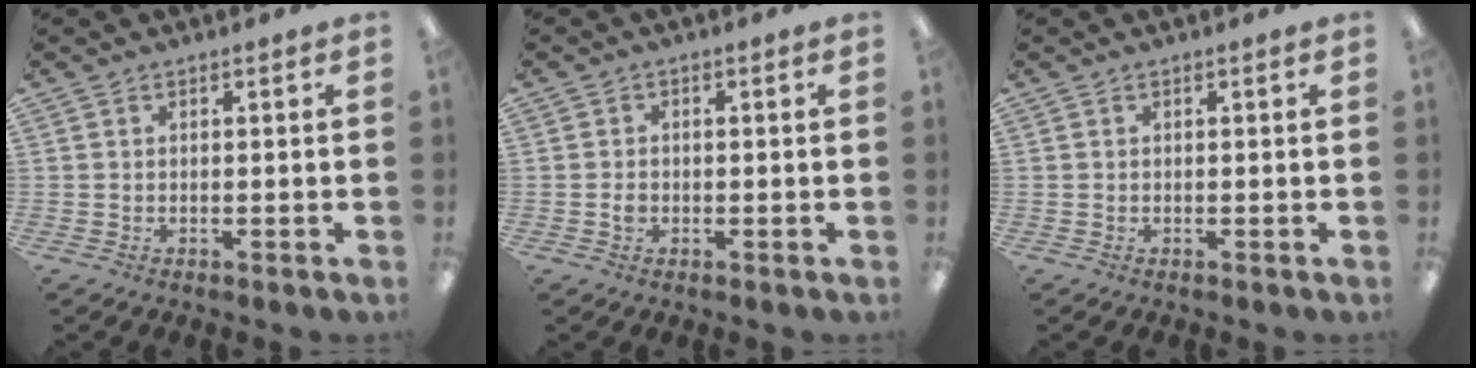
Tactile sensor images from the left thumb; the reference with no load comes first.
{"total": 1.5, "force": [-0.4, 1.3, 0.7], "torque": [-0.012, 0.004, -0.009]}
{"total": 0.0}